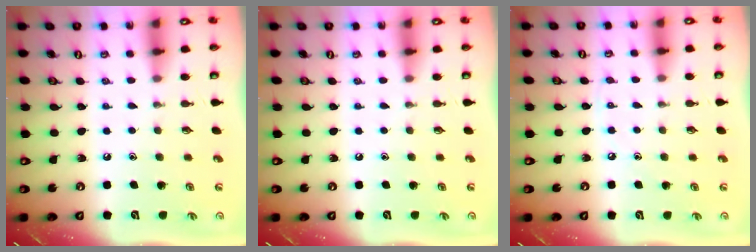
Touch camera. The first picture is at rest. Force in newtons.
{"total": 0.0}
{"total": 3.2, "press": 3.2, "slide": 0.6}